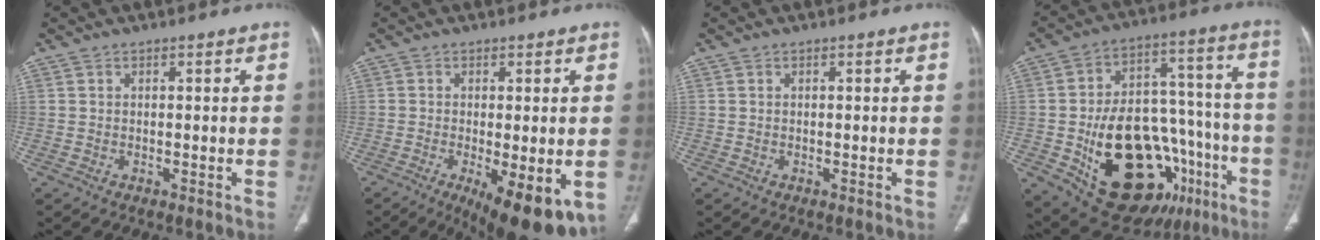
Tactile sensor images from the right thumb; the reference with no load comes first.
{"total": 12.8, "force": [-4.7, 4.2, 11.1], "torque": [-0.141, -0.019, -0.061]}
{"total": 0.0}
{"total": 30.0, "force": [-11.6, 16.7, 22.0], "torque": [-0.285, 0.059, -0.154]}